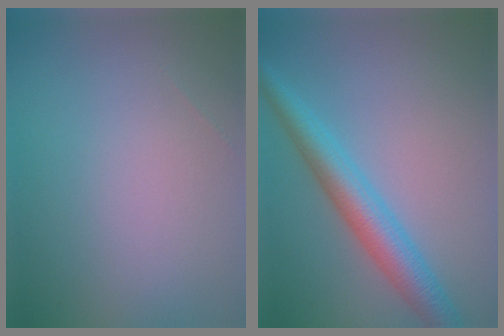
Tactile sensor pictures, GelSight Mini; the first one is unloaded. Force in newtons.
{"total": 4.9, "press": 4.9, "slide": 0.1}